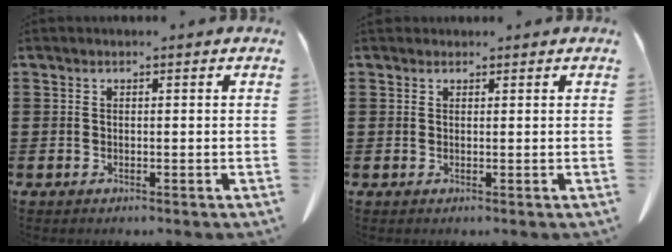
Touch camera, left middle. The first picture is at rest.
{"total": 1.0, "force": [0.9, 0.5, 0.1], "torque": [-0.005, 0.001, 0.018]}